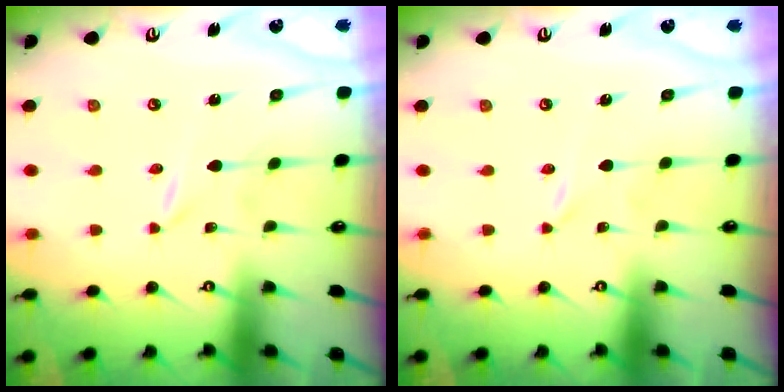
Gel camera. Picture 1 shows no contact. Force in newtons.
{"total": 0.0}